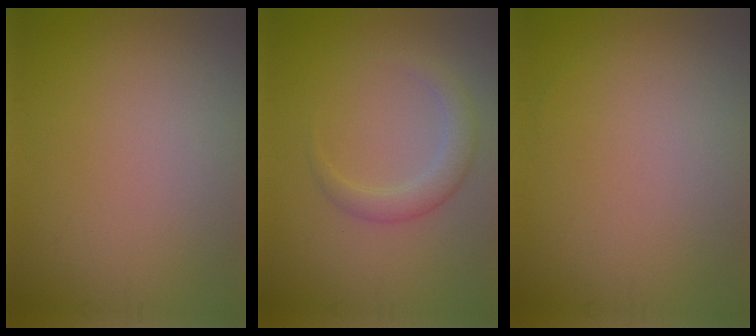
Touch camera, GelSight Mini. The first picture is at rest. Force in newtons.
{"total": 2.5, "press": 2.5, "slide": 0.2}
{"total": 0.0}